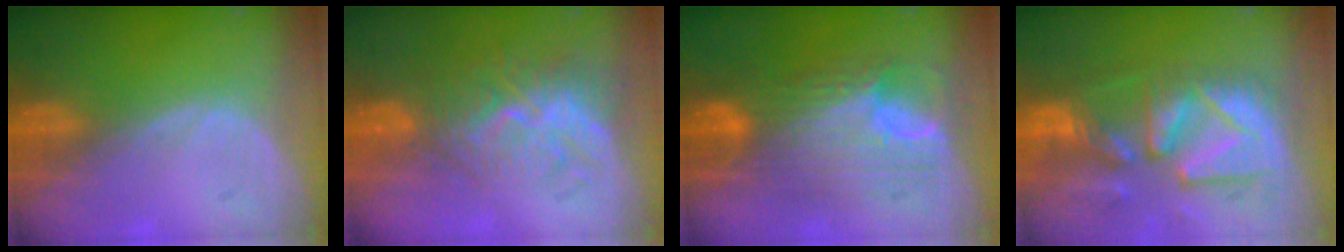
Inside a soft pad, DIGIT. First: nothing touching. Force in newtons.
{"total": 9.6, "press": 8.5, "slide": 4.5}
{"total": 11.1, "press": 11.1, "slide": 1.1}
{"total": 13.3, "press": 11.4, "slide": 6.9}